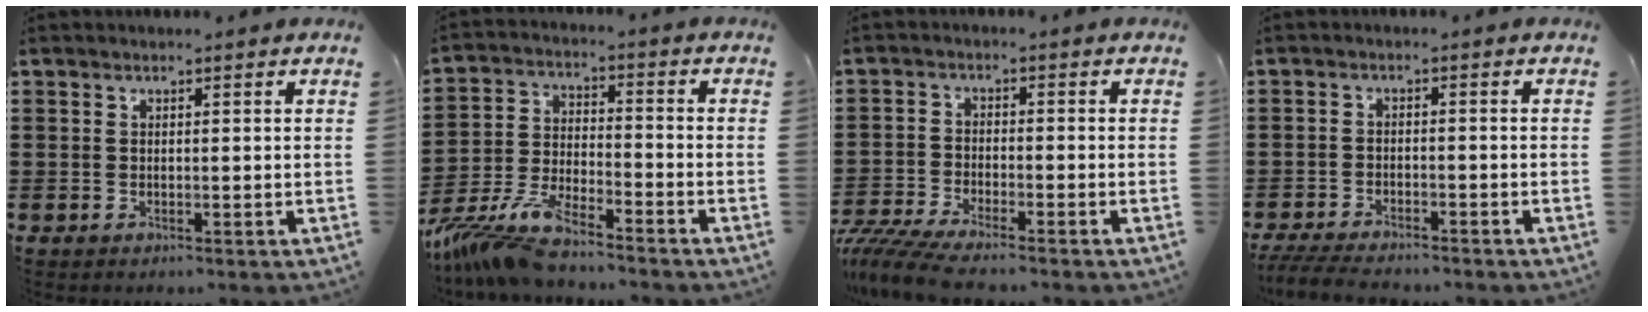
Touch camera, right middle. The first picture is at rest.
{"total": 8.9, "force": [-8.0, 1.1, 3.8], "torque": [-0.097, -0.002, -0.161]}
{"total": 5.6, "force": [-5.3, 0.3, 1.6], "torque": [-0.053, -0.014, -0.112]}
{"total": 4.2, "force": [-4.0, 0.7, 1.0], "torque": [-0.029, -0.007, -0.086]}